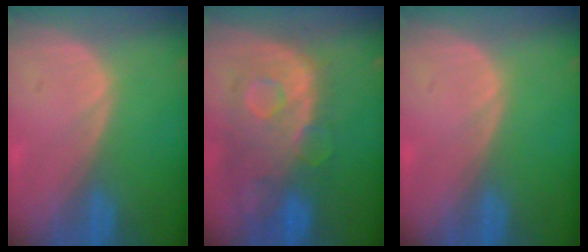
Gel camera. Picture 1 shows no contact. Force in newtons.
{"total": 11.3, "press": 9.8, "slide": 5.6}
{"total": 0.0}